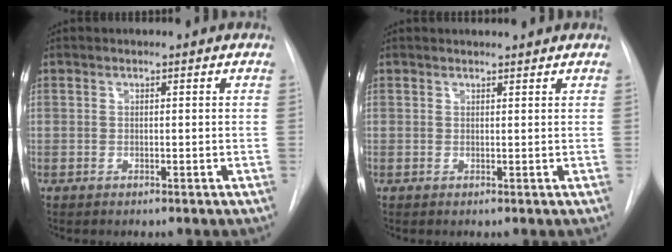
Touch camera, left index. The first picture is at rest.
{"total": 2.5, "force": [2.5, 0.2, 0.4], "torque": [-0.006, 0.013, 0.030]}